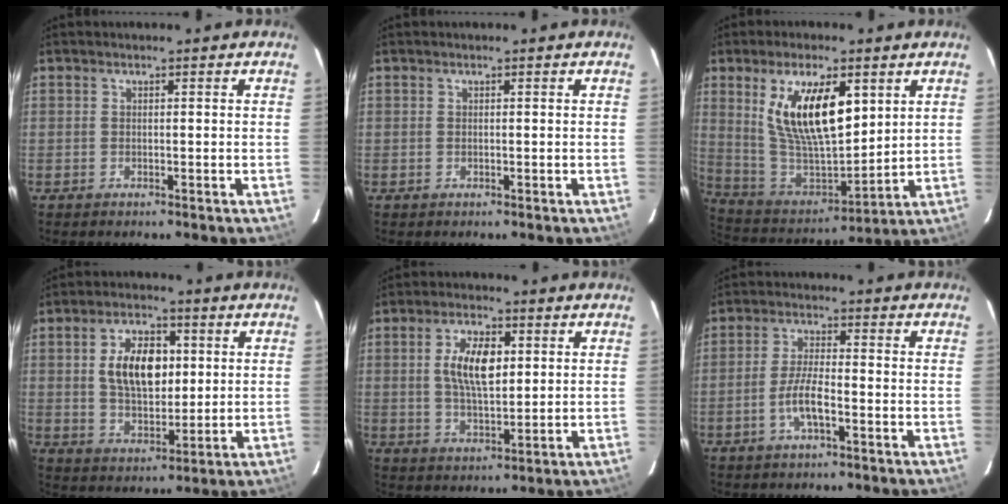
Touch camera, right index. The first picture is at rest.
{"total": 0.0}
{"total": 17.7, "force": [6.5, 7.4, 14.7], "torque": [-0.274, -0.004, 0.136]}
{"total": 11.2, "force": [2.1, 6.4, 8.9], "torque": [-0.156, 0.014, 0.044]}
{"total": 8.7, "force": [1.8, 3.9, 7.6], "torque": [-0.142, 0.007, 0.035]}
{"total": 5.5, "force": [-2.5, 1.1, 4.8], "torque": [-0.101, 0.002, -0.049]}